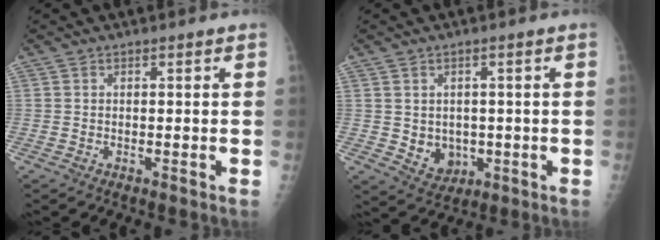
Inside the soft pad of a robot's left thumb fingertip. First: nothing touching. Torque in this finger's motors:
{"motor_torque": [-0.29, 0.29, 0.18, -0.12, 0.00]}